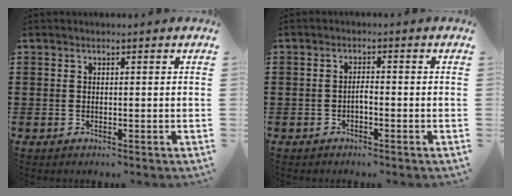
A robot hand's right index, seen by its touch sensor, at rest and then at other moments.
{"total": 1.3, "force": [-0.7, 0.4, 1.1], "torque": [-0.024, 0.000, -0.014]}